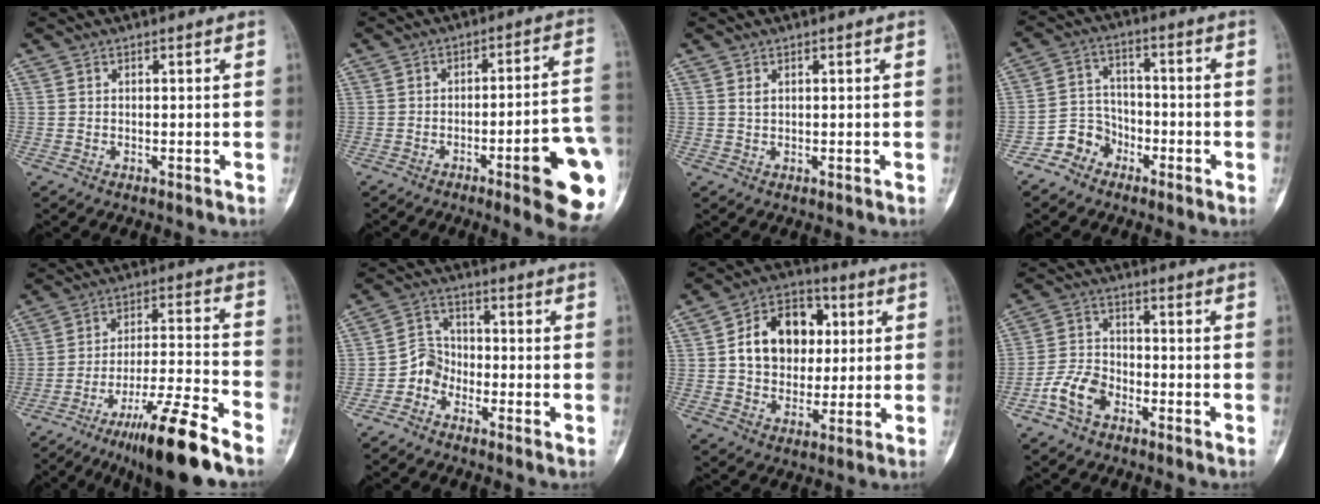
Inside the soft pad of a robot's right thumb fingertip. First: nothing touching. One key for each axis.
{"total": 16.1, "fx": -5.6, "fy": 2.2, "fz": 14.9, "tx": -0.138, "ty": 0.023, "tz": -0.067}
{"total": 0.9, "fx": 0.4, "fy": 0.5, "fz": 0.6, "tx": -0.010, "ty": 0.003, "tz": 0.011}
{"total": 6.7, "fx": -4.2, "fy": 5.1, "fz": 0.9, "tx": 0.013, "ty": 0.042, "tz": -0.084}
{"total": 16.0, "fx": -11.4, "fy": 1.2, "fz": 11.1, "tx": -0.198, "ty": 0.063, "tz": -0.187}
{"total": 4.6, "fx": -2.9, "fy": 3.4, "fz": 1.0, "tx": 0.007, "ty": 0.025, "tz": -0.070}
{"total": 15.0, "fx": 2.6, "fy": 11.2, "fz": 9.6, "tx": -0.114, "ty": 0.010, "tz": 0.040}
{"total": 7.7, "fx": -4.0, "fy": 5.0, "fz": 4.3, "tx": -0.078, "ty": 0.027, "tz": -0.079}